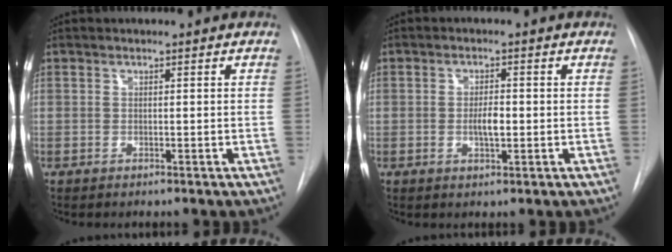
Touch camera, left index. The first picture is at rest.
{"total": 2.9, "force": [-0.4, 0.9, 2.7], "torque": [-0.049, 0.001, -0.004]}